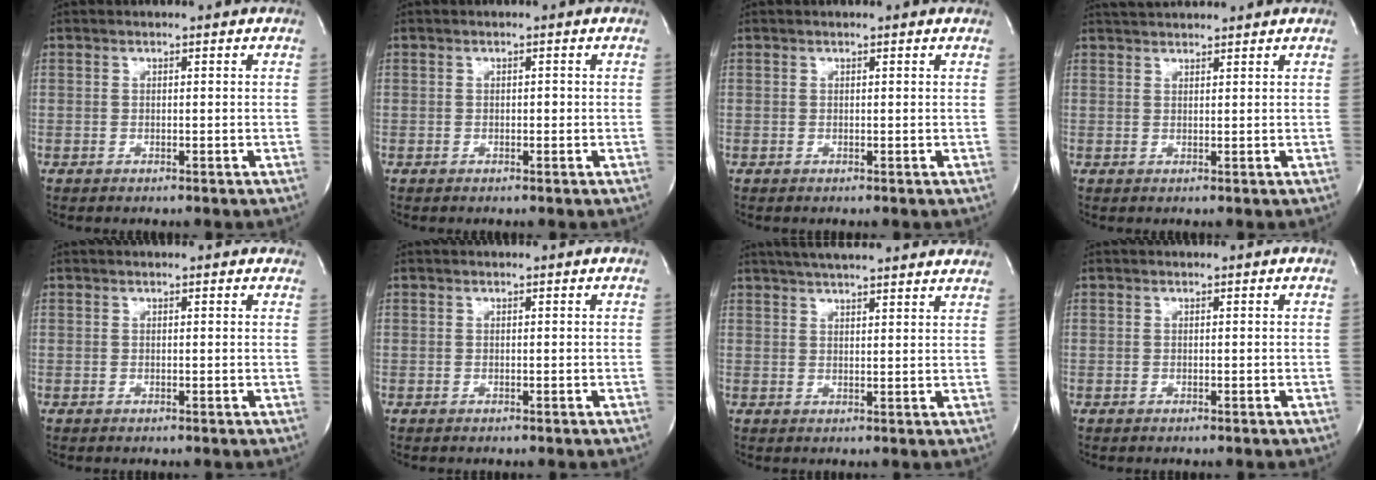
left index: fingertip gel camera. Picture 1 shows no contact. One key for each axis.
{"total": 0.5, "fx": -0.1, "fy": 0.3, "fz": 0.4, "tx": -0.004, "ty": 0.002, "tz": -0.001}
{"total": 1.1, "fx": 1.0, "fy": 0.1, "fz": 0.4, "tx": -0.013, "ty": 0.007, "tz": 0.007}
{"total": 4.8, "fx": 4.6, "fy": 0.2, "fz": 1.3, "tx": -0.025, "ty": 0.031, "tz": 0.072}
{"total": 1.9, "fx": 1.6, "fy": 0.7, "fz": 0.9, "tx": -0.015, "ty": 0.011, "tz": 0.010}
{"total": 0.0}
{"total": 16.7, "fx": 14.7, "fy": 2.0, "fz": 7.8, "tx": -0.123, "ty": 0.039, "tz": 0.192}
{"total": 0.0}